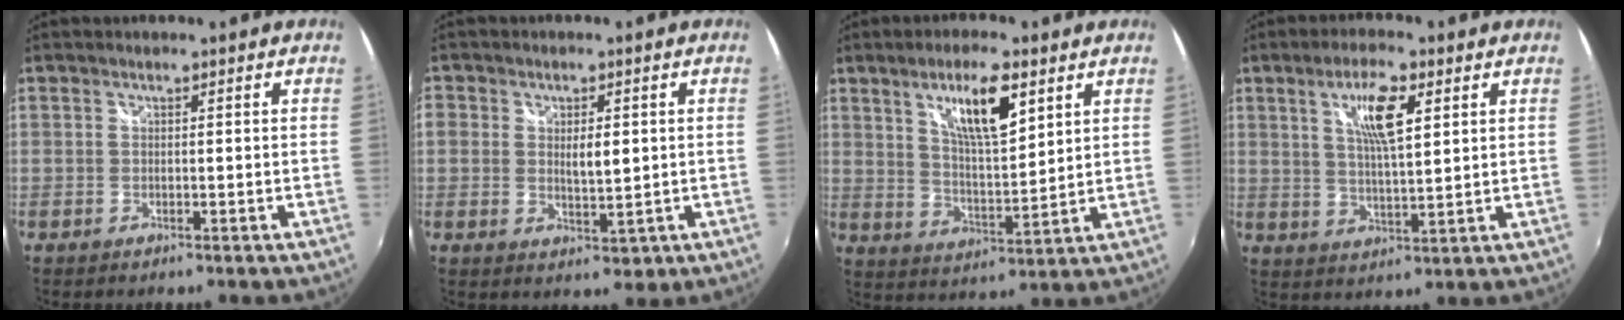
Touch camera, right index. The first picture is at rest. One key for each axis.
{"total": 4.7, "fx": 0.2, "fy": 3.2, "fz": 3.4, "tx": -0.063, "ty": -0.001, "tz": 0.004}
{"total": 10.7, "fx": 5.4, "fy": 3.1, "fz": 8.7, "tx": -0.144, "ty": 0.003, "tz": 0.101}
{"total": 8.1, "fx": 3.4, "fy": 2.2, "fz": 7.1, "tx": -0.127, "ty": 0.004, "tz": 0.063}